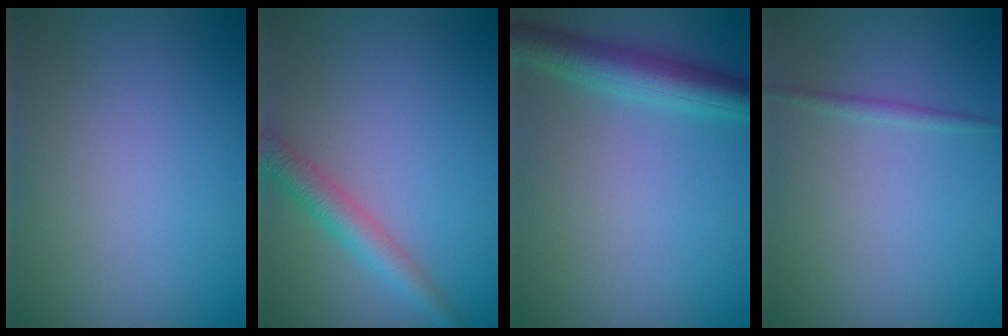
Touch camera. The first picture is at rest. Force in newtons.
{"total": 3.1, "press": 3.1, "slide": 0.1}
{"total": 4.4, "press": 4.4, "slide": 0.1}
{"total": 0.8, "press": 0.8, "slide": 0.1}